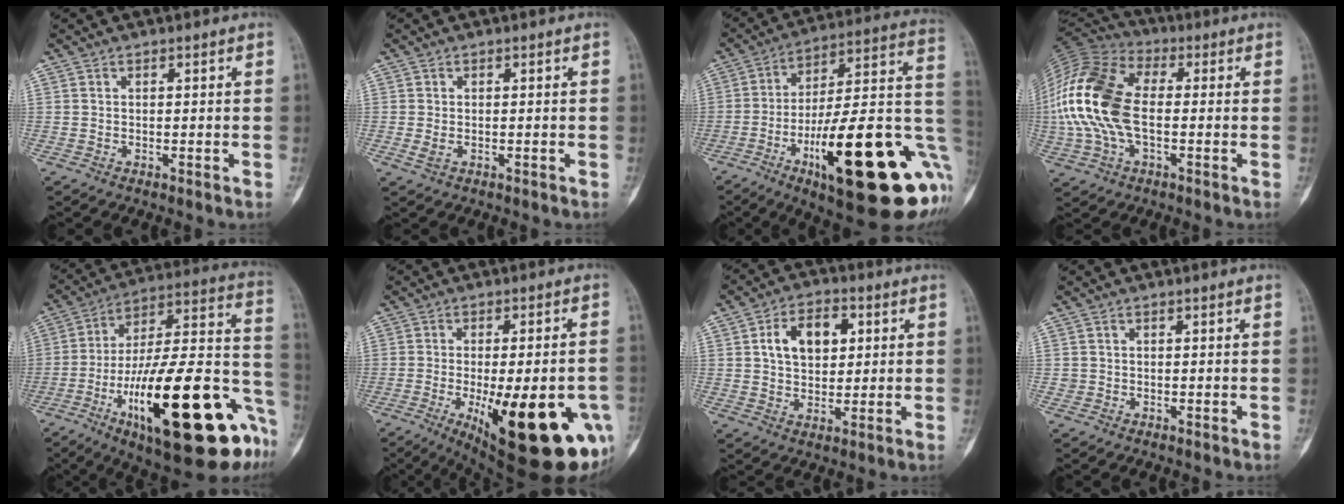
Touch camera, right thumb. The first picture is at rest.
{"total": 1.5, "force": [-0.3, 0.9, 1.1], "torque": [-0.029, -0.003, -0.004]}
{"total": 33.0, "force": [-10.1, 9.3, 30.0], "torque": [-0.368, 0.027, -0.144]}
{"total": 18.5, "force": [-0.8, 10.8, 15.0], "torque": [-0.329, 0.025, -0.020]}
{"total": 35.1, "force": [-13.7, 10.7, 30.5], "torque": [-0.413, 0.049, -0.203]}
{"total": 25.8, "force": [-8.6, 8.5, 22.8], "torque": [-0.262, -0.010, -0.098]}
{"total": 9.9, "force": [2.6, 6.4, 7.1], "torque": [-0.097, 0.004, 0.040]}
{"total": 0.8, "force": [-0.1, 0.8, 0.1], "torque": [0.002, 0.004, -0.002]}